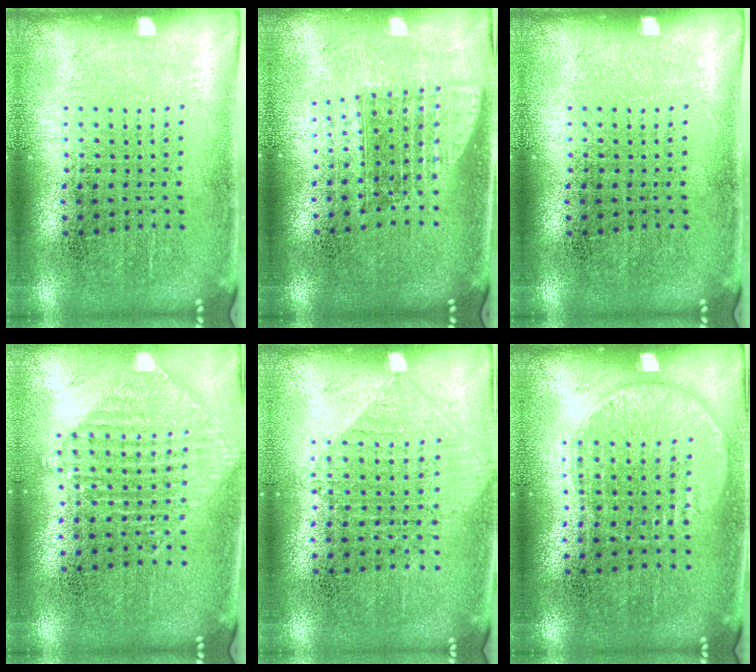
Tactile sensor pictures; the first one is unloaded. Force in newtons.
{"total": 1.5, "press": 1.1, "slide": 0.9}
{"total": 0.0}
{"total": 1.0, "press": 1.0, "slide": 0.1}
{"total": 0.5, "press": 0.5, "slide": 0.2}
{"total": 1.0, "press": 0.9, "slide": 0.4}